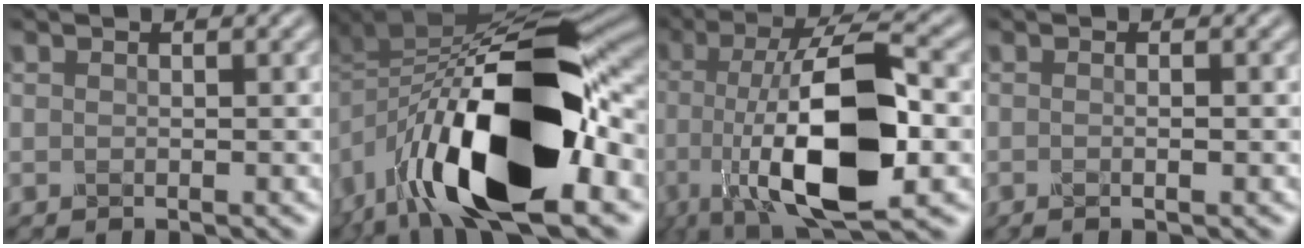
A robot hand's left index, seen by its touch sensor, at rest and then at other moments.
{"total": 17.0, "force": [-5.2, 8.0, 14.1], "torque": [-0.255, -0.015, -0.087]}
{"total": 14.6, "force": [-2.9, 5.6, 13.1], "torque": [-0.237, 0.006, -0.056]}
{"total": 1.6, "force": [-0.2, 0.6, 1.4], "torque": [0.000, 0.003, -0.016]}